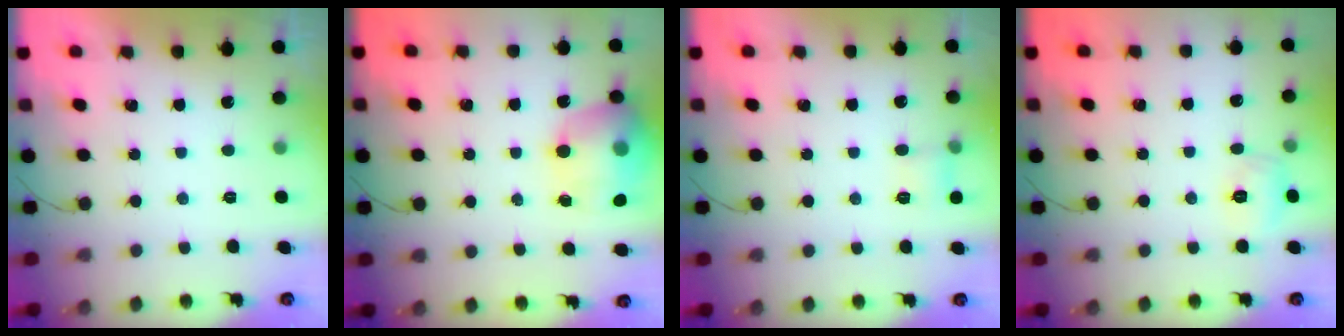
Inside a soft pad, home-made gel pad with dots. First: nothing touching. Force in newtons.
{"total": 17.2, "press": 17.1, "slide": 2.0}
{"total": 3.9, "press": 3.7, "slide": 1.3}
{"total": 6.0, "press": 5.8, "slide": 1.6}